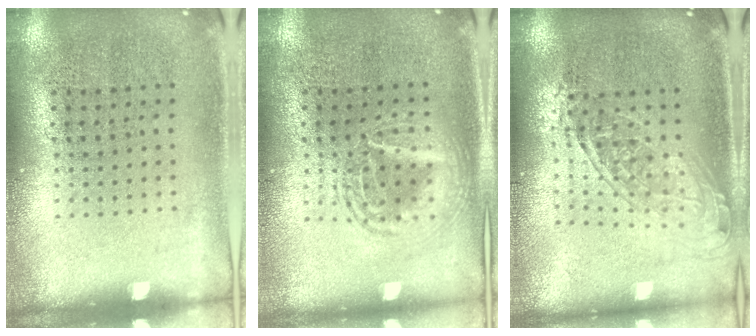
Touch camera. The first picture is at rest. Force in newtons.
{"total": 1.6, "press": 1.6, "slide": 0.2}
{"total": 1.5, "press": 1.3, "slide": 0.8}